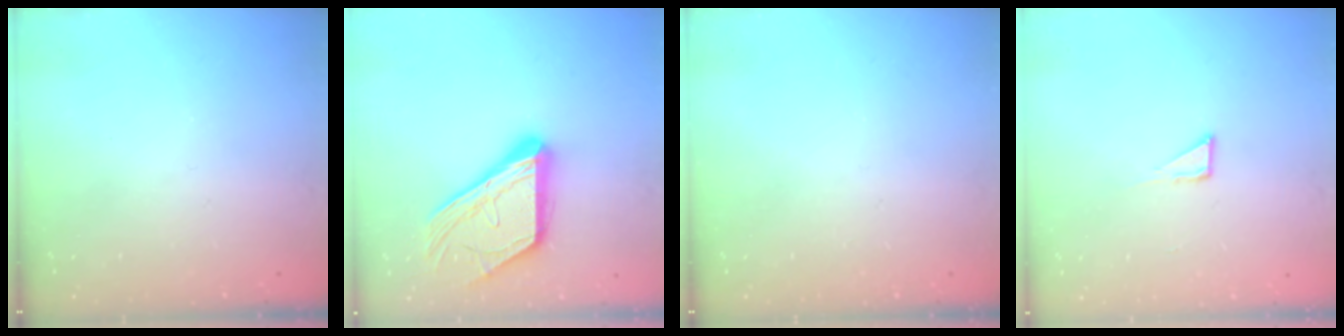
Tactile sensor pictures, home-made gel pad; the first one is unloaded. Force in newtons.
{"total": 17.1, "press": 17.0, "slide": 1.6}
{"total": 0.0}
{"total": 2.7, "press": 2.7, "slide": 0.2}